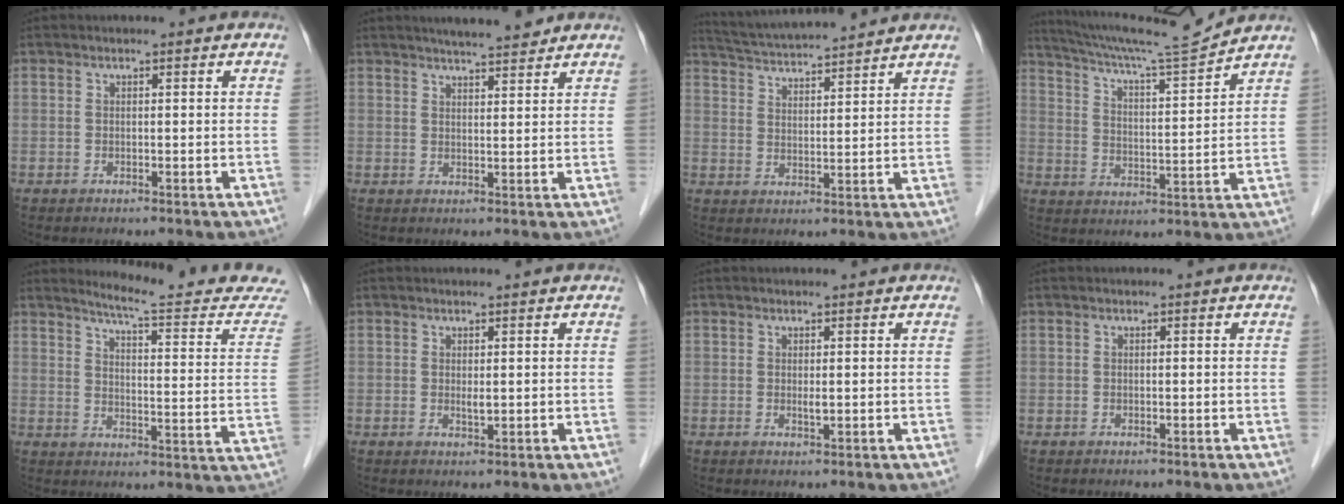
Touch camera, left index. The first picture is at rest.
{"total": 7.1, "force": [6.2, 0.8, 3.2], "torque": [-0.049, 0.013, 0.090]}
{"total": 12.7, "force": [11.9, 0.3, 4.6], "torque": [-0.090, 0.024, 0.185]}
{"total": 12.4, "force": [11.8, -1.8, 3.4], "torque": [-0.066, -0.021, 0.193]}
{"total": 16.6, "force": [15.9, 0.1, 4.6], "torque": [-0.060, -0.091, 0.184]}
{"total": 1.2, "force": [0.5, 0.3, 1.1], "torque": [-0.021, -0.003, 0.009]}
{"total": 0.9, "force": [0.3, 0.2, 0.8], "torque": [-0.020, -0.001, 0.006]}
{"total": 0.0}